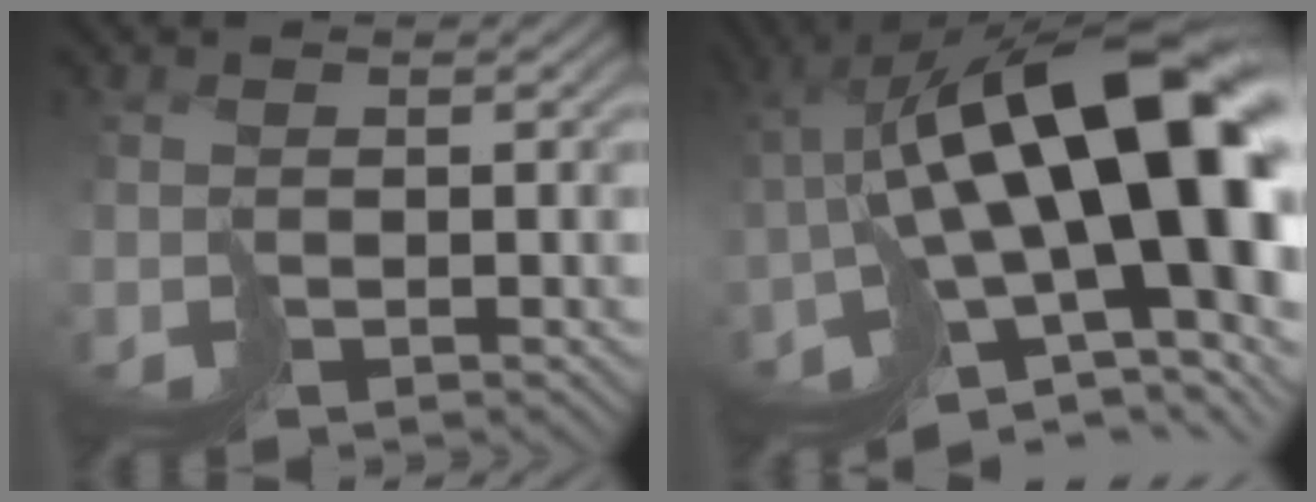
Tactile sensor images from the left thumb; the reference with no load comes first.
{"total": 20.9, "force": [0.0, 8.4, 19.1], "torque": [-0.285, -0.011, 0.015]}